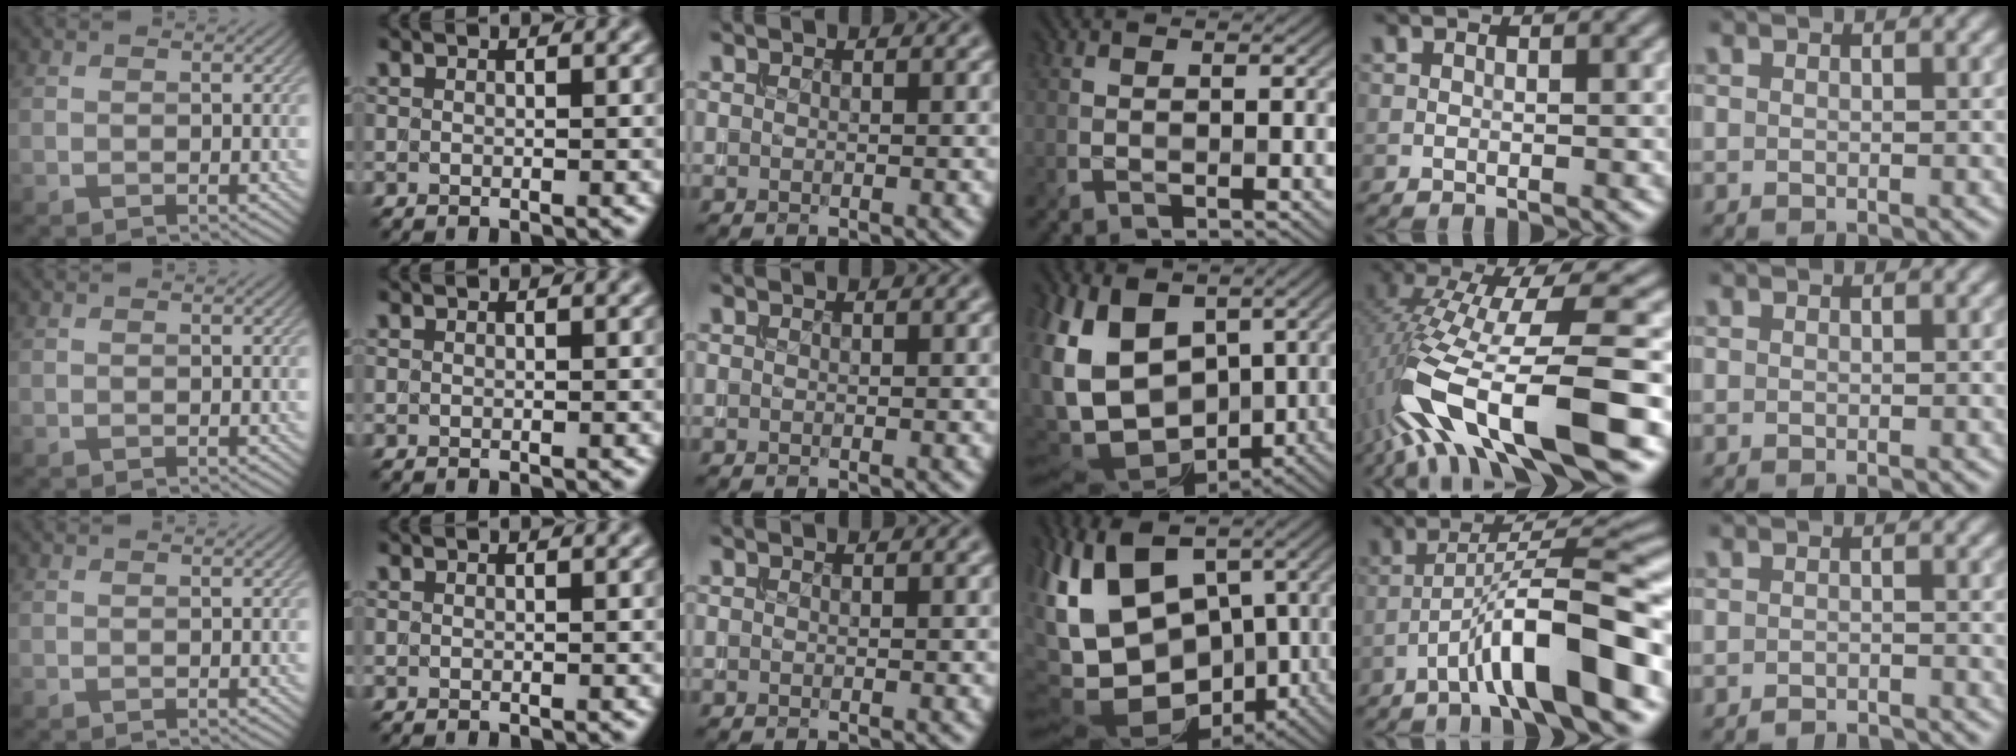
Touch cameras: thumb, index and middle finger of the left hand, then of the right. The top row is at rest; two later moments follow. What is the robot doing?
{"motion": "extract", "object": "backpack"}